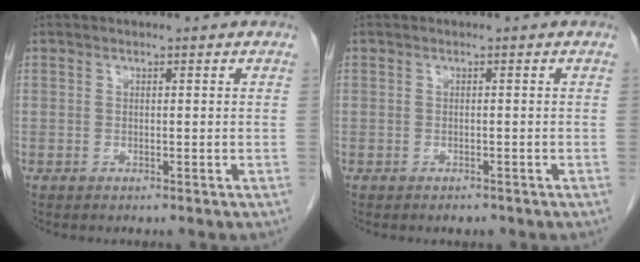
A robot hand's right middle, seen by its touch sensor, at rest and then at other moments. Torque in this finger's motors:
{"motor_torque": [0.43, -0.10, -0.06, 0.01]}